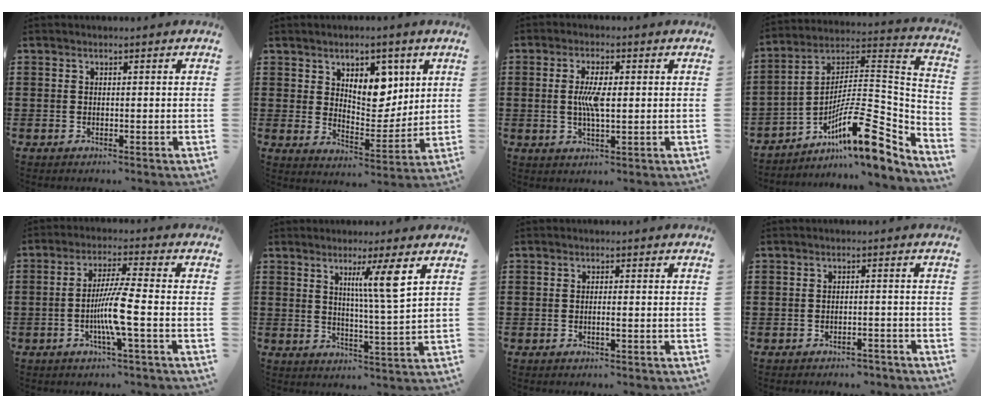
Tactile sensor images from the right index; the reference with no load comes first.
{"total": 7.5, "force": [4.2, 4.7, 4.2], "torque": [-0.071, -0.014, 0.069]}
{"total": 5.6, "force": [0.2, 1.7, 5.3], "torque": [-0.107, 0.002, -0.001]}
{"total": 14.6, "force": [-7.9, 3.8, 11.6], "torque": [-0.176, -0.008, -0.148]}
{"total": 7.3, "force": [-2.1, -0.2, 7.0], "torque": [-0.142, -0.016, -0.047]}
{"total": 6.9, "force": [3.2, -0.2, 6.1], "torque": [-0.112, -0.008, 0.045]}
{"total": 1.2, "force": [-0.5, 0.0, 1.1], "torque": [-0.019, -0.004, -0.009]}
{"total": 1.9, "force": [-1.9, 0.2, 0.2], "torque": [-0.011, -0.002, -0.040]}